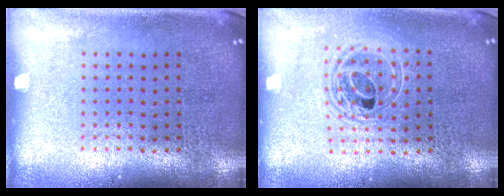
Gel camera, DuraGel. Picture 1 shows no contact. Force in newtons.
{"total": 1.7, "press": 1.4, "slide": 1.0}